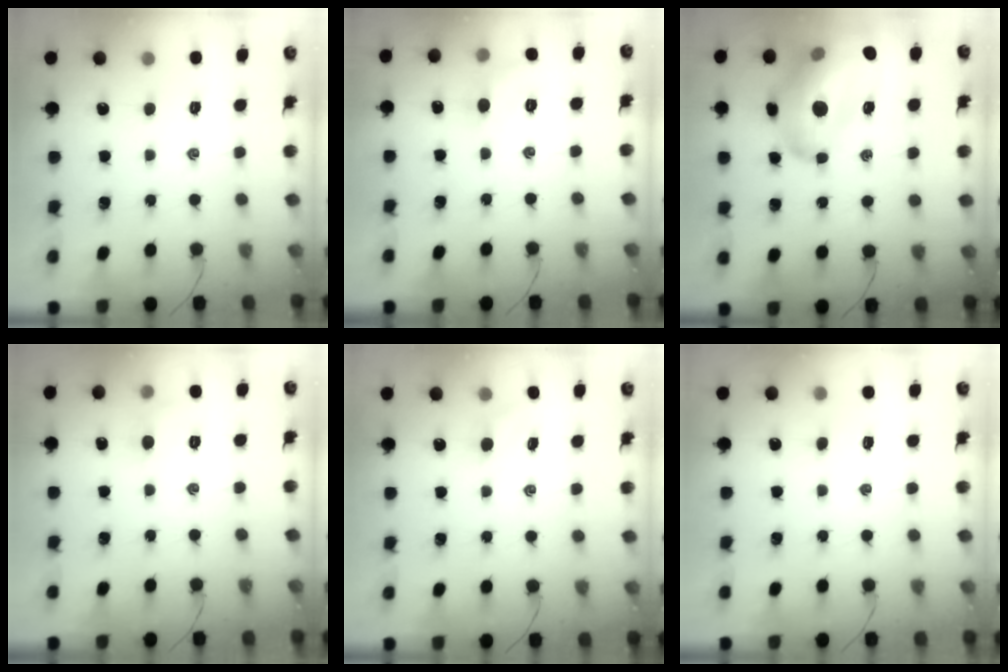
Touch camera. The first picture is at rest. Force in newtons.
{"total": 6.8, "press": 6.6, "slide": 1.5}
{"total": 23.9, "press": 23.4, "slide": 4.7}
{"total": 5.2, "press": 4.9, "slide": 1.6}
{"total": 3.1, "press": 2.9, "slide": 1.0}
{"total": 2.4, "press": 2.2, "slide": 0.8}